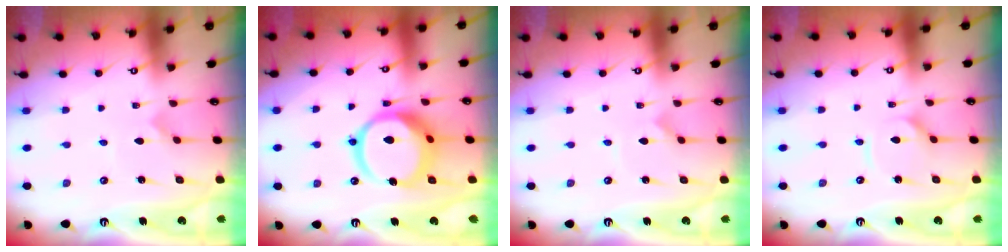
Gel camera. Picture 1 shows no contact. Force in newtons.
{"total": 16.2, "press": 16.0, "slide": 2.1}
{"total": 0.0}
{"total": 2.9, "press": 2.9, "slide": 0.4}